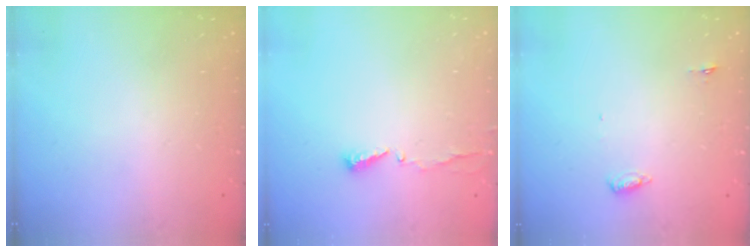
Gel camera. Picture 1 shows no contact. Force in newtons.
{"total": 4.8, "press": 4.8, "slide": 0.3}
{"total": 4.7, "press": 4.5, "slide": 1.4}